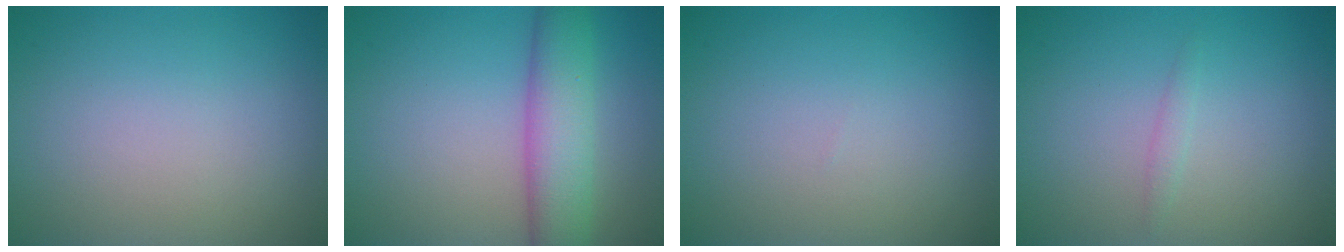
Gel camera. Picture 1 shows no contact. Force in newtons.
{"total": 6.0, "press": 5.9, "slide": 0.1}
{"total": 0.0}
{"total": 0.7, "press": 0.7, "slide": 0.0}